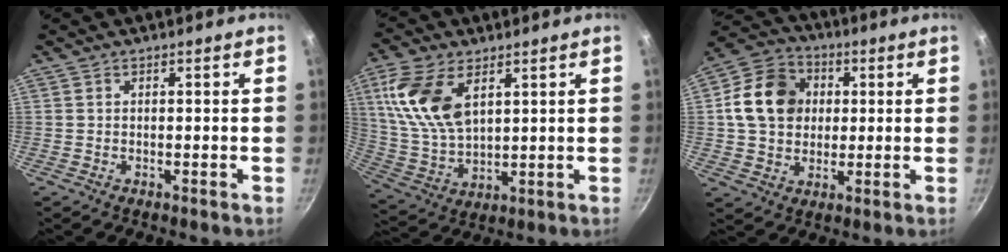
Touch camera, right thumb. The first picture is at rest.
{"total": 14.4, "force": [5.5, 8.0, 10.7], "torque": [-0.204, -0.020, 0.118]}
{"total": 13.7, "force": [2.1, 11.2, 7.5], "torque": [-0.105, 0.014, 0.024]}